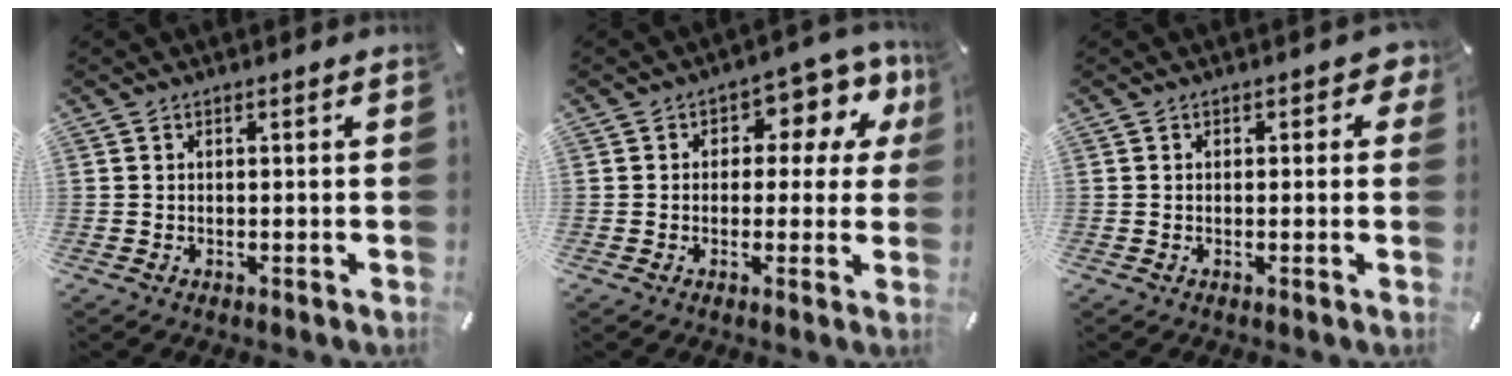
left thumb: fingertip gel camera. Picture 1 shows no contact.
{"total": 9.0, "force": [2.8, 5.8, 6.3], "torque": [-0.072, -0.018, 0.043]}
{"total": 2.1, "force": [0.3, 1.3, 1.5], "torque": [-0.015, 0.001, 0.000]}